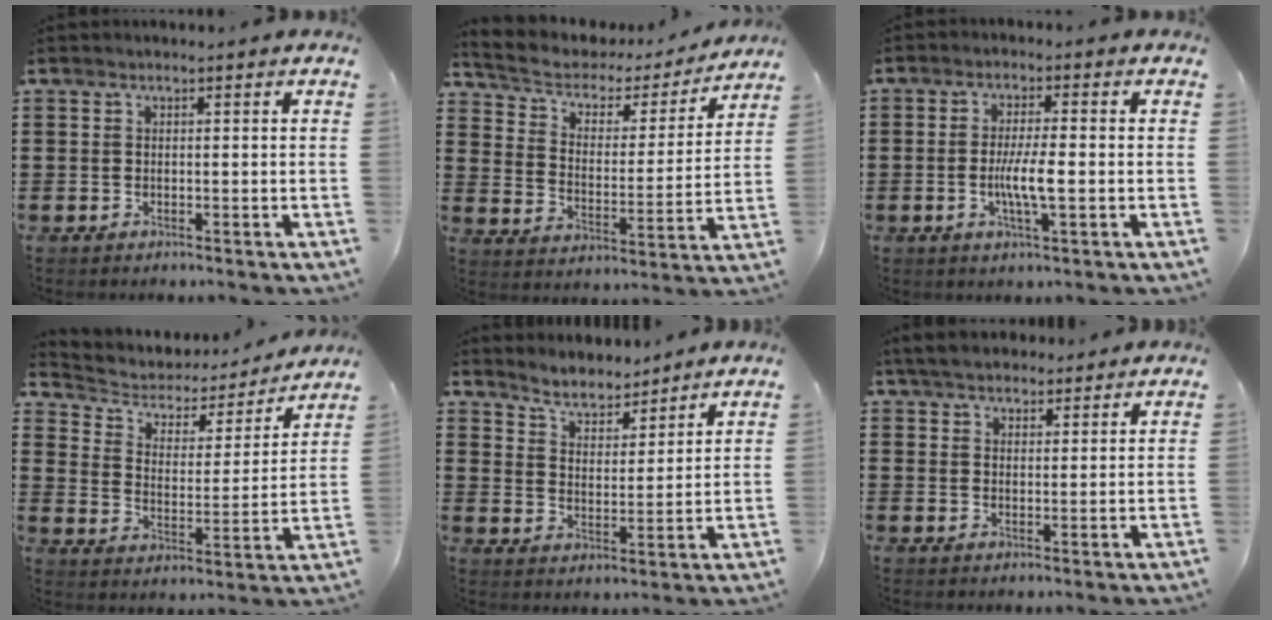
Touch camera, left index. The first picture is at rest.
{"total": 3.7, "force": [2.8, 2.0, 1.2], "torque": [-0.047, -0.022, 0.038]}
{"total": 5.5, "force": [-1.0, 0.8, 5.4], "torque": [-0.106, -0.005, -0.023]}
{"total": 3.3, "force": [2.7, 1.9, 0.7], "torque": [-0.039, -0.020, 0.036]}
{"total": 4.4, "force": [4.3, 0.6, 0.5], "torque": [-0.030, -0.026, 0.074]}
{"total": 4.2, "force": [3.7, 1.5, 1.2], "torque": [-0.036, -0.002, 0.071]}